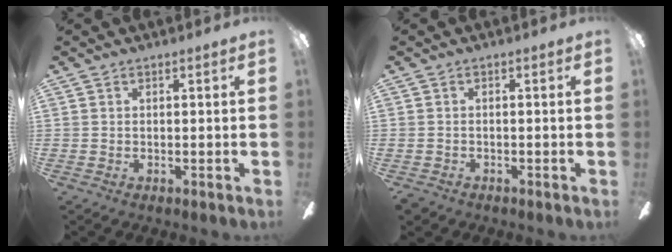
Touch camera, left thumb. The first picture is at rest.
{"total": 1.1, "force": [-0.9, 0.5, 0.0], "torque": [0.000, 0.001, -0.019]}